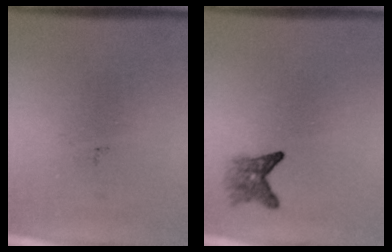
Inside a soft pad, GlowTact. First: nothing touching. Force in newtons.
{"total": 2.4}